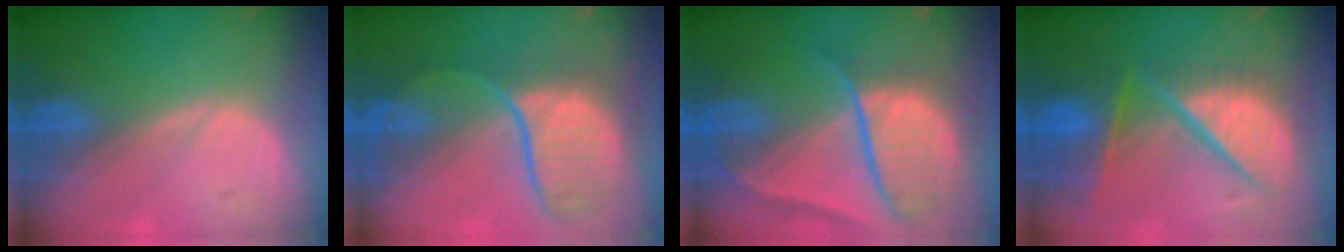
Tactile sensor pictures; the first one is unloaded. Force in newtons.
{"total": 9.8, "press": 9.1, "slide": 3.4}
{"total": 10.8, "press": 9.0, "slide": 5.8}
{"total": 12.0, "press": 10.0, "slide": 6.6}